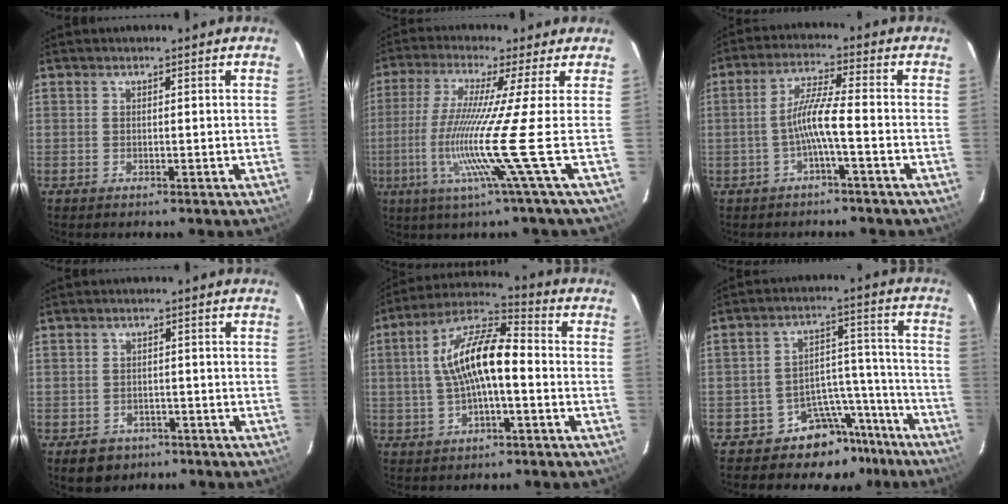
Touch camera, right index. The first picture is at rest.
{"total": 12.4, "force": [-3.1, -4.0, 11.3], "torque": [-0.223, -0.023, -0.062]}
{"total": 5.9, "force": [-2.1, -0.3, 5.4], "torque": [-0.118, 0.010, -0.039]}
{"total": 5.1, "force": [-2.6, 4.2, 1.1], "torque": [-0.025, 0.011, -0.029]}
{"total": 12.9, "force": [-0.7, 4.3, 12.2], "torque": [-0.229, 0.022, -0.016]}
{"total": 11.9, "force": [-9.8, 6.5, 1.9], "torque": [-0.020, 0.062, -0.137]}